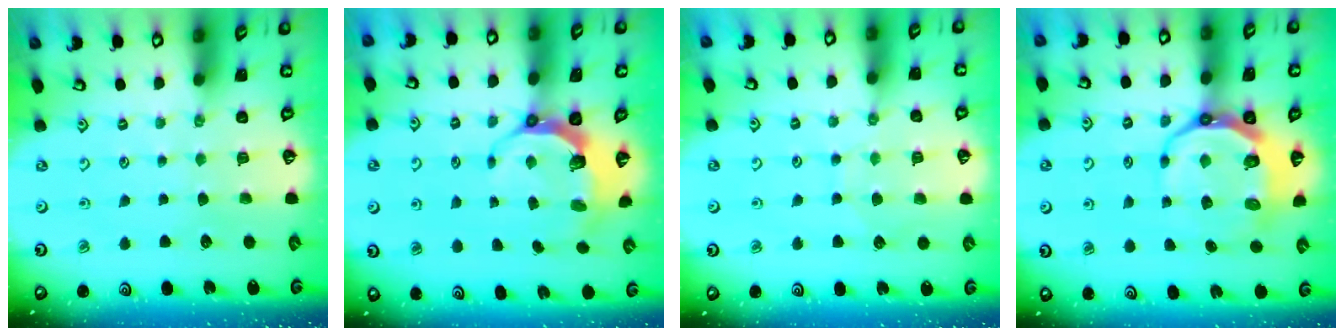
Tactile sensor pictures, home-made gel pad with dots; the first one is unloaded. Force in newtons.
{"total": 7.5, "press": 6.3, "slide": 4.2}
{"total": 7.1, "press": 7.0, "slide": 0.5}
{"total": 10.8, "press": 10.0, "slide": 4.1}